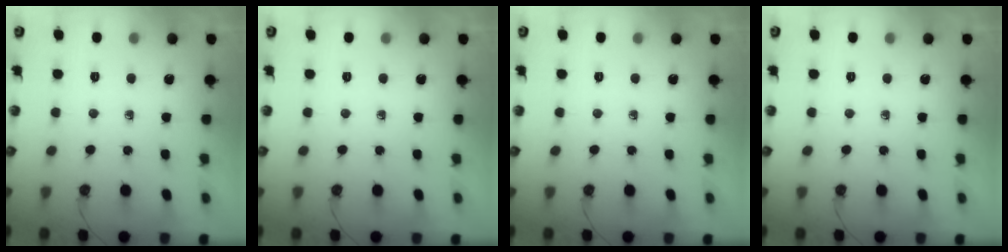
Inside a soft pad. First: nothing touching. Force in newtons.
{"total": 0.0}
{"total": 0.0}
{"total": 0.0}